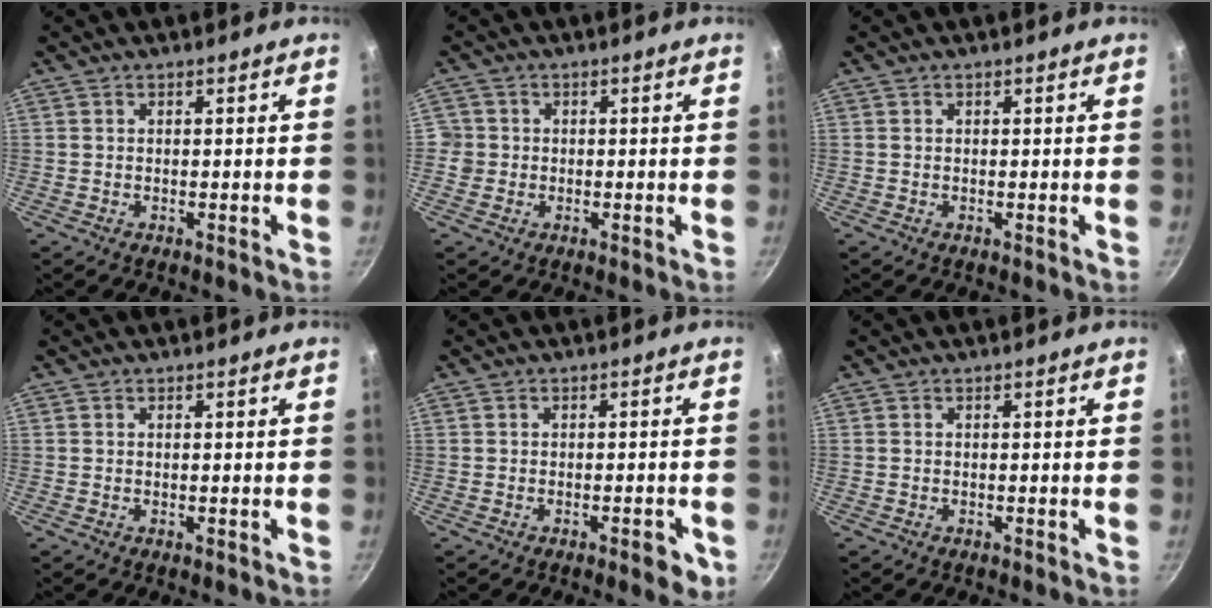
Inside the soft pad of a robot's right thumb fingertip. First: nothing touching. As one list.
[{"total": 2.7, "force": [-0.4, 2.6, 0.5], "torque": [0.005, 0.010, -0.010]}, {"total": 0.0}, {"total": 0.0}, {"total": 4.2, "force": [-1.7, 1.7, 3.4], "torque": [-0.031, 0.010, -0.019]}, {"total": 0.0}]